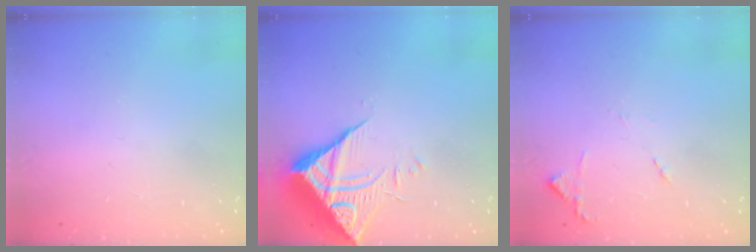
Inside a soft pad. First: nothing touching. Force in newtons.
{"total": 10.5, "press": 10.4, "slide": 1.0}
{"total": 7.8, "press": 7.7, "slide": 0.7}